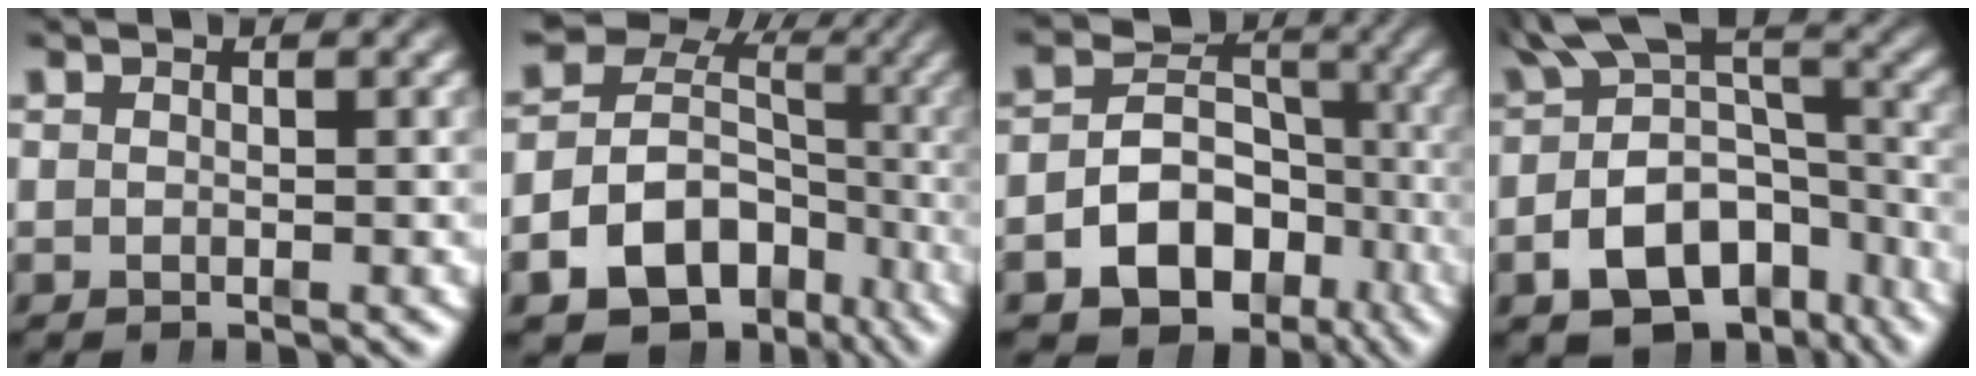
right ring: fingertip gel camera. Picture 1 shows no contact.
{"total": 18.5, "force": [-5.6, 15.4, 8.6], "torque": [-0.162, -0.068, -0.081]}
{"total": 14.6, "force": [-5.9, 11.9, 6.1], "torque": [-0.116, -0.059, -0.084]}
{"total": 11.0, "force": [-4.3, 7.6, 6.6], "torque": [-0.108, -0.026, -0.065]}